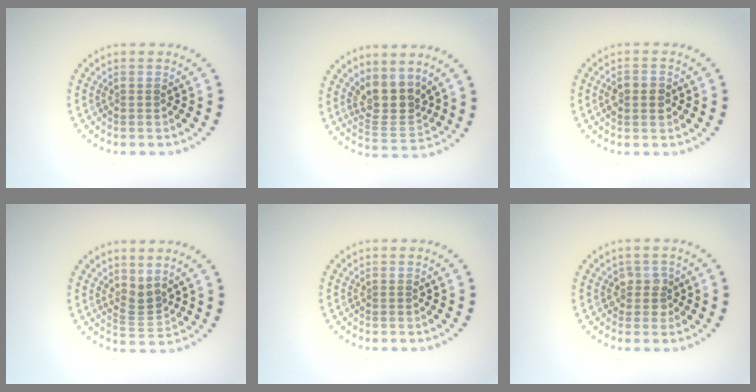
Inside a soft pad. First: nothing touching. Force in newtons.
{"total": 3.8, "press": 3.1, "slide": 2.1}
{"total": 2.6, "press": 2.6, "slide": 0.2}
{"total": 2.0, "press": 1.4, "slide": 1.5}
{"total": 0.0}
{"total": 1.6, "press": 1.4, "slide": 0.8}